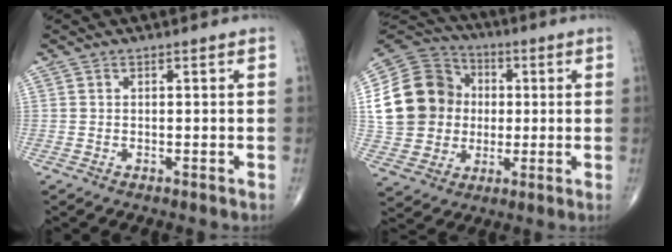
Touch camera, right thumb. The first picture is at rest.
{"total": 18.6, "force": [1.4, 16.4, 8.5], "torque": [-0.145, 0.028, 0.033]}